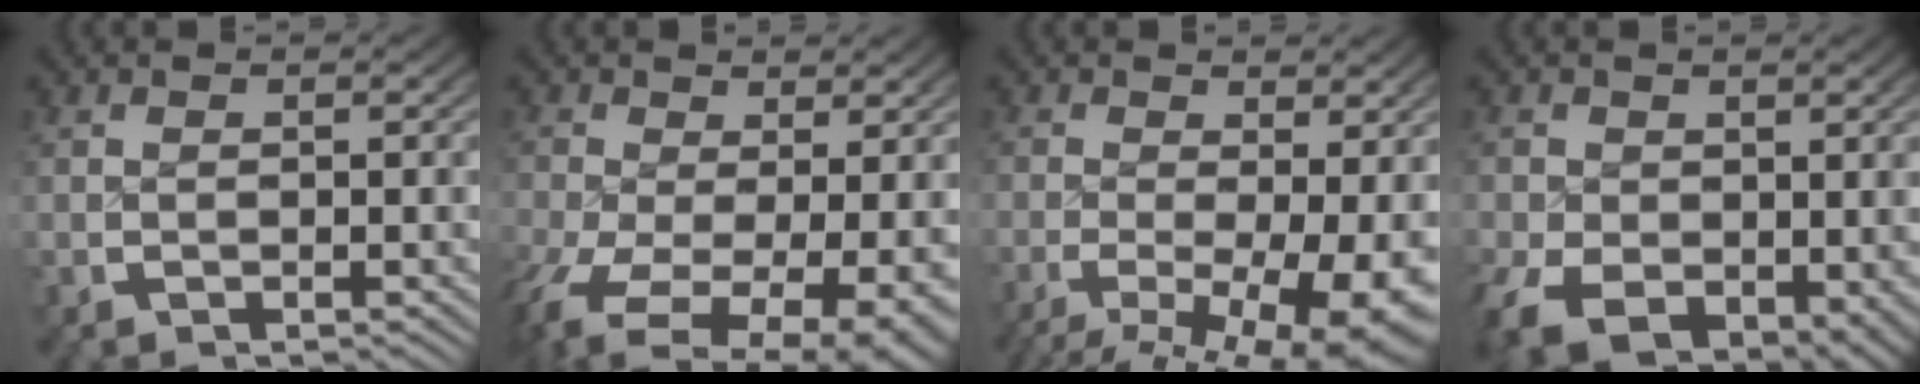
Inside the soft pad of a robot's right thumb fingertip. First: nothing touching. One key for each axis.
{"total": 12.4, "fx": -4.4, "fy": 8.1, "fz": 8.2, "tx": -0.154, "ty": -0.066, "tz": -0.035}
{"total": 10.6, "fx": -2.3, "fy": 6.4, "fz": 8.1, "tx": -0.121, "ty": -0.039, "tz": -0.023}
{"total": 8.5, "fx": -2.9, "fy": 6.5, "fz": 4.7, "tx": -0.097, "ty": -0.059, "tz": -0.017}